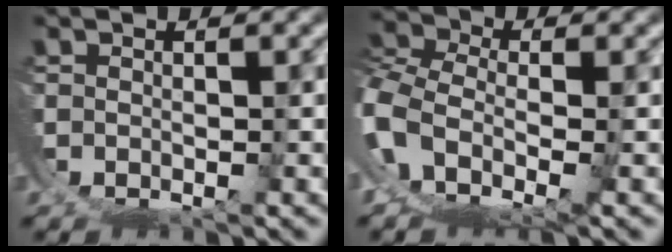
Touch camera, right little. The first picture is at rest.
{"total": 3.9, "force": [-0.4, 2.8, 2.6], "torque": [-0.094, -0.023, -0.003]}